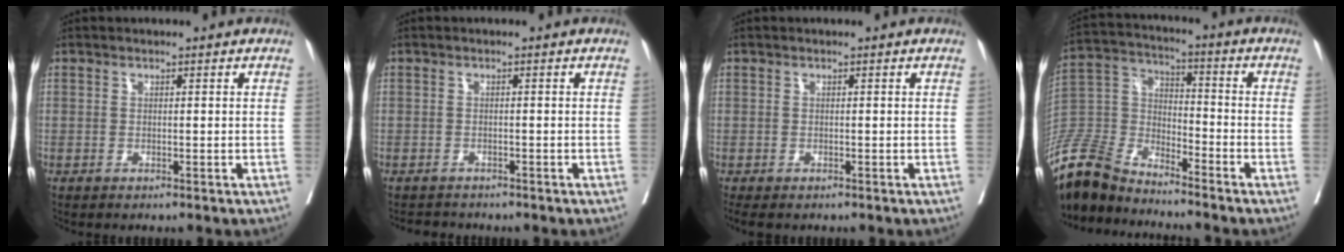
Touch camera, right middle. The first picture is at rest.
{"total": 2.4, "force": [-2.2, 0.8, -0.1], "torque": [-0.001, -0.007, -0.037]}
{"total": 2.4, "force": [-1.9, 1.0, 1.1], "torque": [-0.014, -0.007, -0.026]}
{"total": 13.1, "force": [-12.4, 2.6, 2.9], "torque": [-0.065, 0.013, -0.248]}